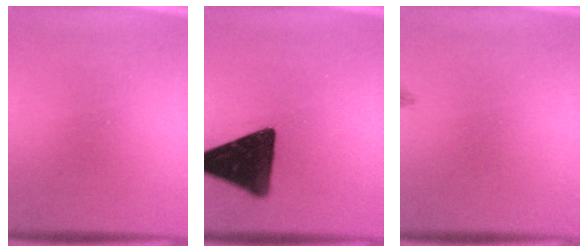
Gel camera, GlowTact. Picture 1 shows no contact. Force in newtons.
{"total": 15.9}
{"total": 0.9}